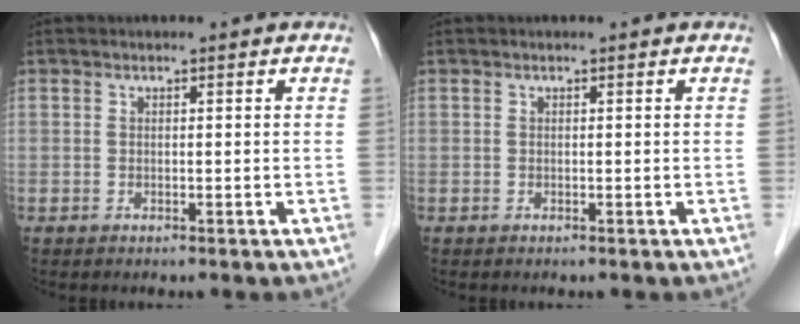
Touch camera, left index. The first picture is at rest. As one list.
[{"total": 0.0}]